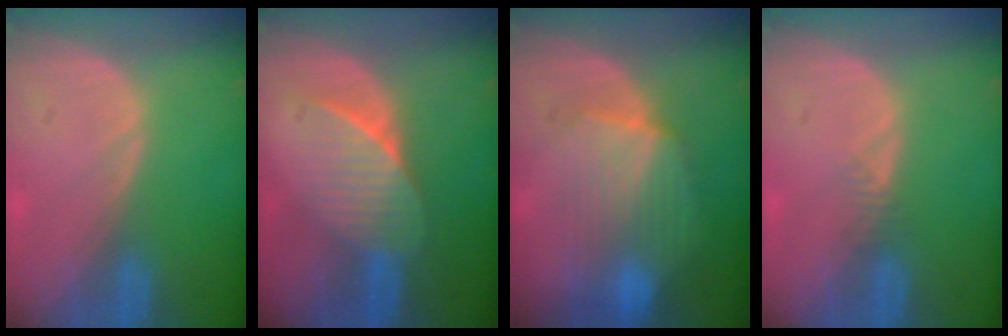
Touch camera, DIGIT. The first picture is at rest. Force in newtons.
{"total": 7.2, "press": 6.4, "slide": 3.3}
{"total": 8.0, "press": 7.9, "slide": 1.0}
{"total": 1.2, "press": 1.0, "slide": 0.6}